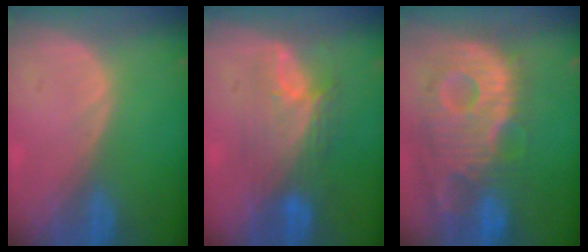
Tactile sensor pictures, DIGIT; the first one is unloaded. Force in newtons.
{"total": 7.3, "press": 7.2, "slide": 1.3}
{"total": 13.6, "press": 11.8, "slide": 6.8}